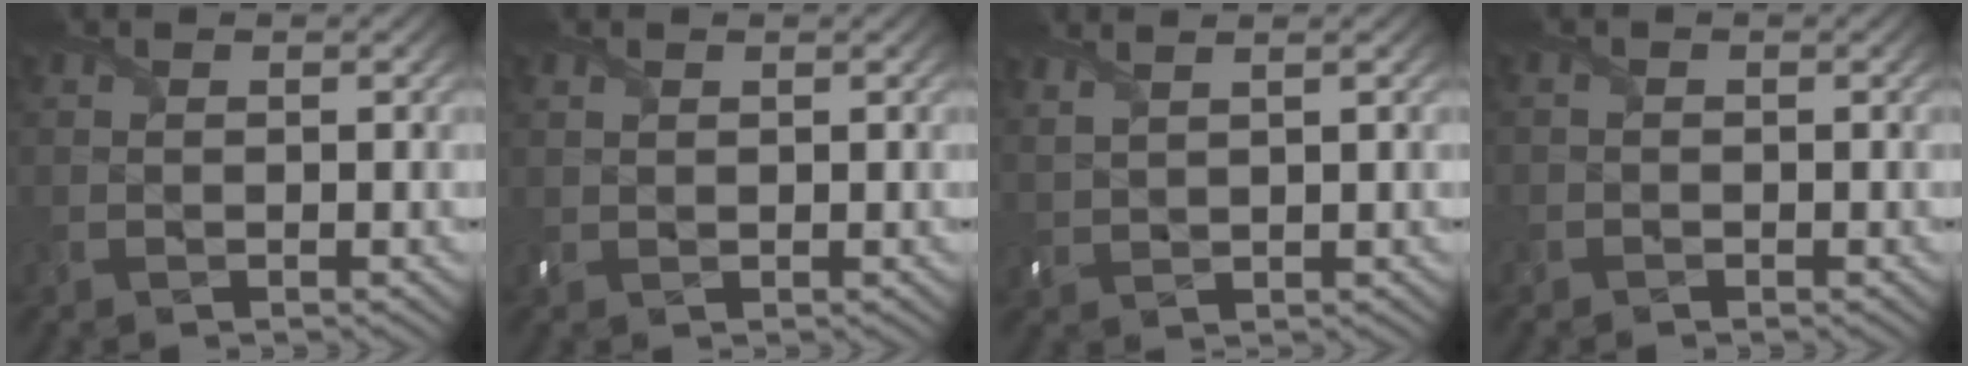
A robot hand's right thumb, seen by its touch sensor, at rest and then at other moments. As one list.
[{"total": 1.1, "force": [0.7, 0.7, 0.6], "torque": [-0.019, 0.002, 0.015]}, {"total": 2.9, "force": [2.2, 0.6, 1.8], "torque": [-0.040, 0.007, 0.043]}, {"total": 1.0, "force": [-0.8, 0.7, -0.1], "torque": [0.005, -0.004, -0.018]}]